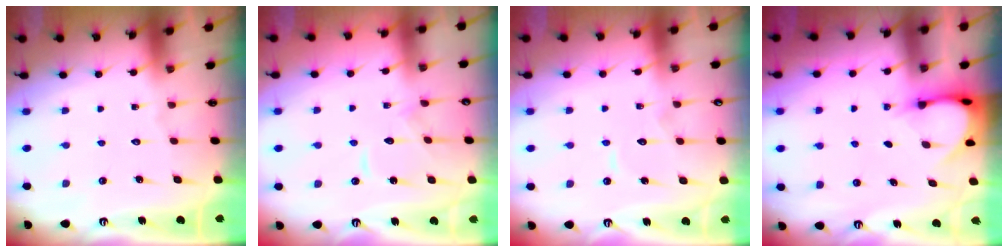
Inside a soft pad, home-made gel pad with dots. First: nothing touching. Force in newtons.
{"total": 8.6, "press": 8.6, "slide": 0.4}
{"total": 5.1, "press": 5.1, "slide": 0.5}
{"total": 3.9, "press": 3.9, "slide": 0.3}